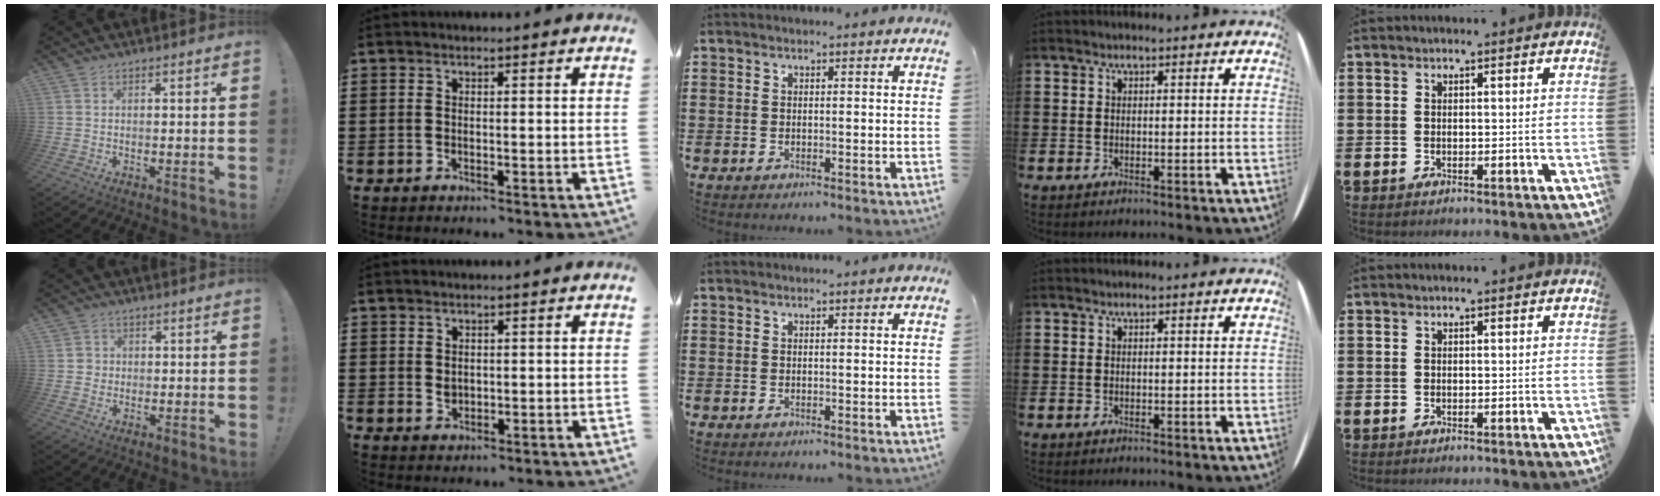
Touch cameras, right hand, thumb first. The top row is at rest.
{"thumb": {"total": 2.8, "force": [0.1, 2.7, 0.4], "torque": [0.002, 0.000, 0.001]}, "index": {"total": 1.4, "force": [0.5, 1.1, 0.7], "torque": [-0.016, 0.005, 0.009]}}